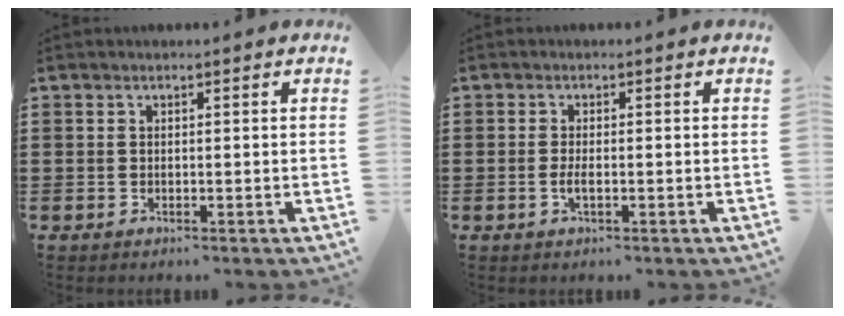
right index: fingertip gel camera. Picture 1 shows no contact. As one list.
[{"total": 1.8, "force": [-0.5, 0.4, 1.7], "torque": [-0.038, -0.003, -0.012]}]